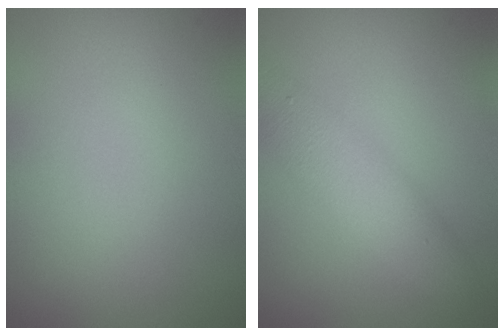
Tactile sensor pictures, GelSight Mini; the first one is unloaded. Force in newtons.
{"total": 4.6, "press": 4.6, "slide": 0.0}